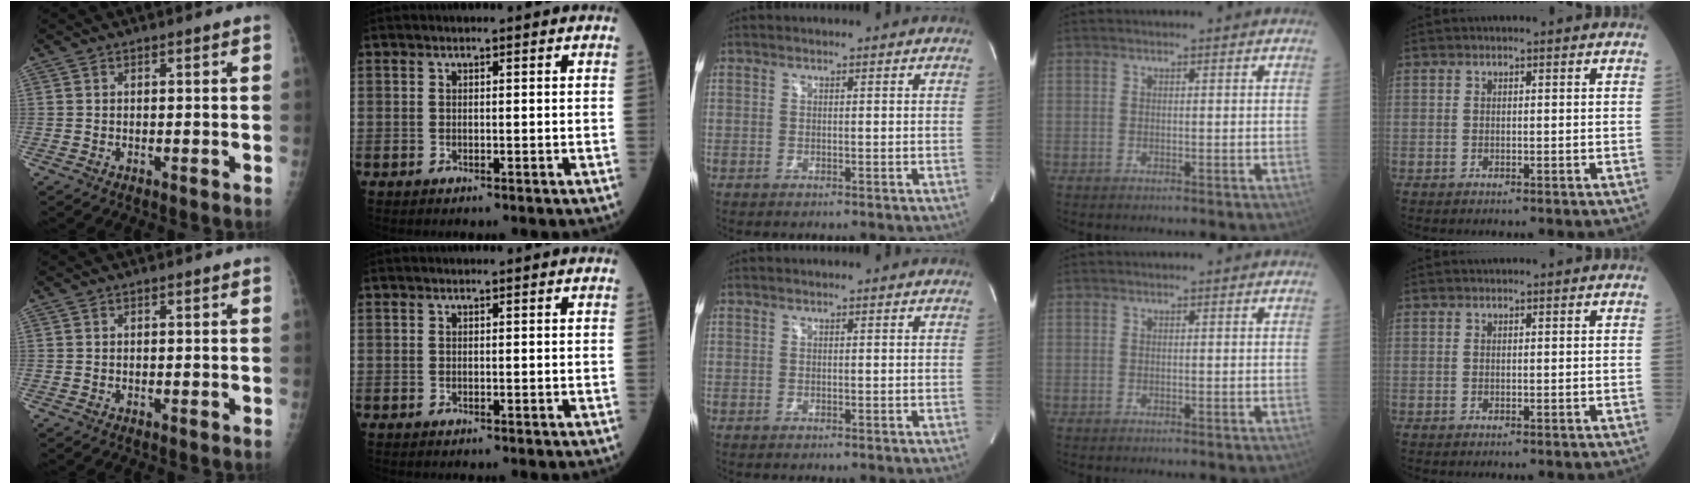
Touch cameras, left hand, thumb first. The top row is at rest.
{}